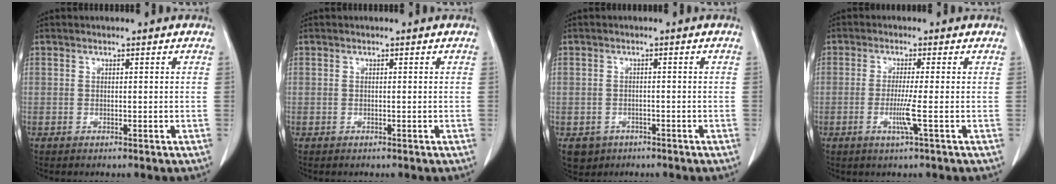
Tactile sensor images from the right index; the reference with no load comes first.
{"total": 0.0}
{"total": 3.5, "force": [-1.9, 2.9, 0.6], "torque": [-0.008, 0.003, -0.023]}
{"total": 3.9, "force": [-1.0, -0.8, 3.6], "torque": [-0.076, -0.010, -0.022]}